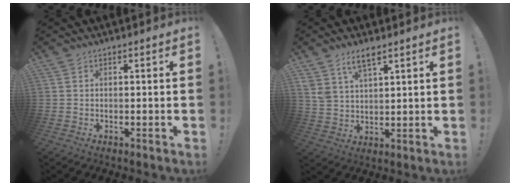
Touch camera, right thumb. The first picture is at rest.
{"total": 7.0, "force": [5.2, 2.8, 3.8], "torque": [-0.070, -0.021, 0.096]}